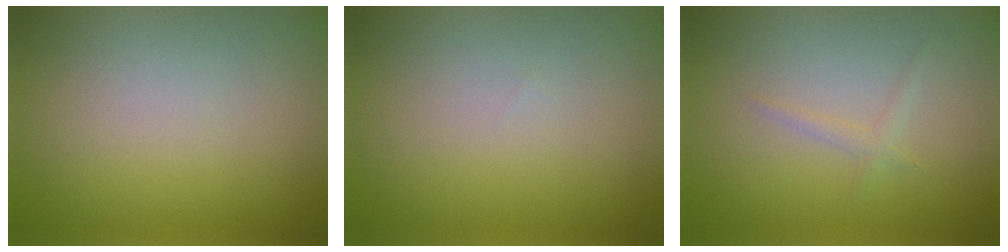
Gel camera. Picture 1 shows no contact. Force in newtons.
{"total": 0.0}
{"total": 0.9, "press": 0.9, "slide": 0.1}